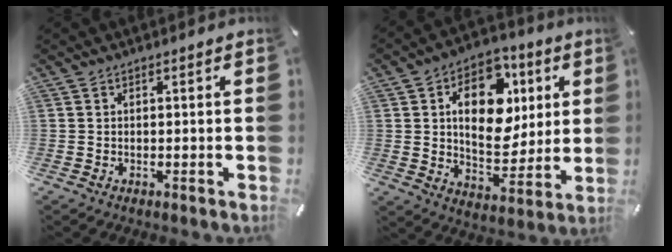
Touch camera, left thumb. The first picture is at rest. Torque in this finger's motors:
{"motor_torque": [2.52, 2.49, 0.42, -0.36, 0.50]}